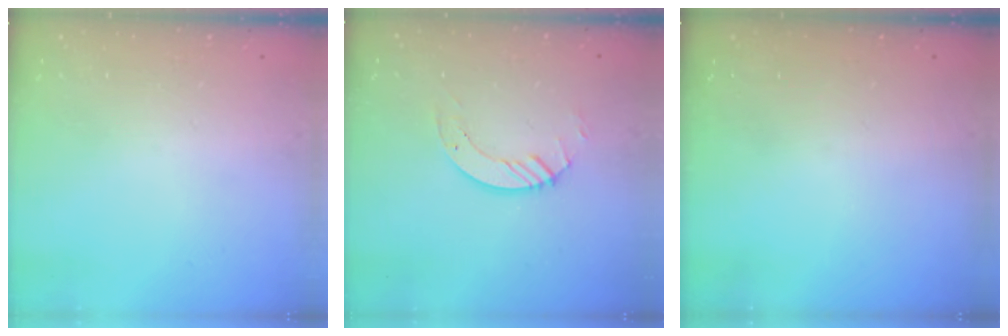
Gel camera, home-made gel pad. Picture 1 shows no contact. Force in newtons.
{"total": 5.2, "press": 5.2, "slide": 0.3}
{"total": 0.0}